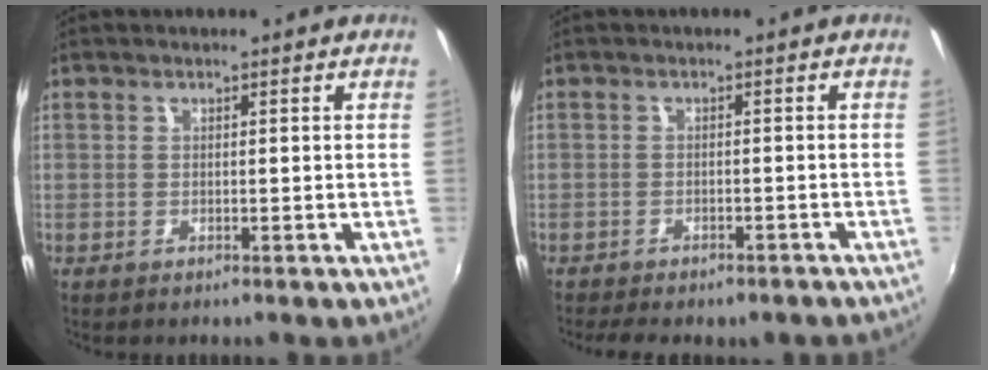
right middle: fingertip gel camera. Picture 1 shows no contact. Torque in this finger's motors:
{"motor_torque": [1.07, -1.07, 0.39, 0.06]}